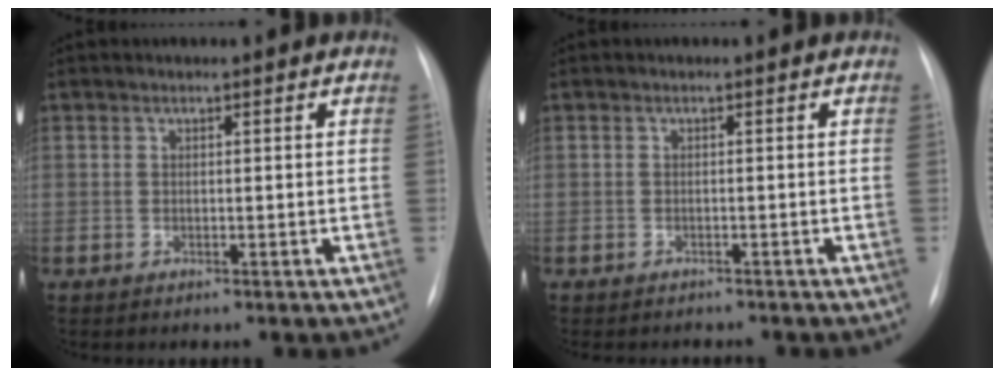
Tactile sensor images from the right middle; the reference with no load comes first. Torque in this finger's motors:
{"motor_torque": [0.04, -0.04, 0.00, 0.00]}